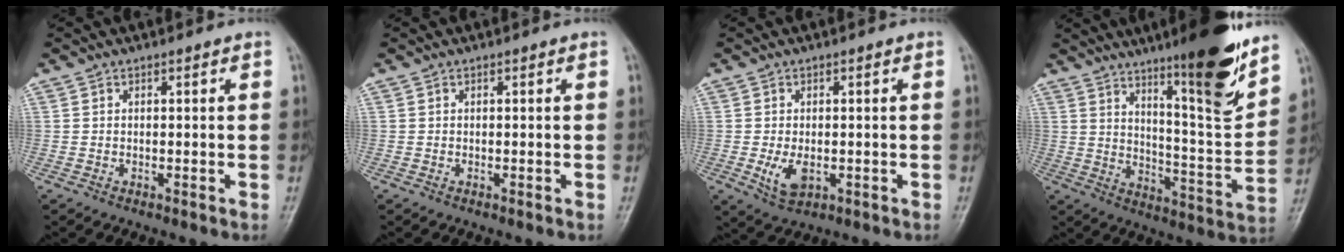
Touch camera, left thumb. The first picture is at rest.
{"total": 0.0}
{"total": 4.4, "force": [-0.8, 2.6, 3.4], "torque": [-0.063, -0.010, -0.008]}
{"total": 17.5, "force": [11.9, 2.1, 12.7], "torque": [-0.169, -0.077, 0.189]}